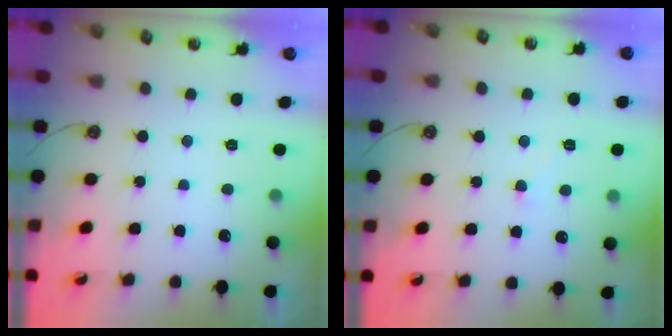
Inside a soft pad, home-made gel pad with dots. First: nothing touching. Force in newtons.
{"total": 2.4, "press": 2.3, "slide": 0.7}